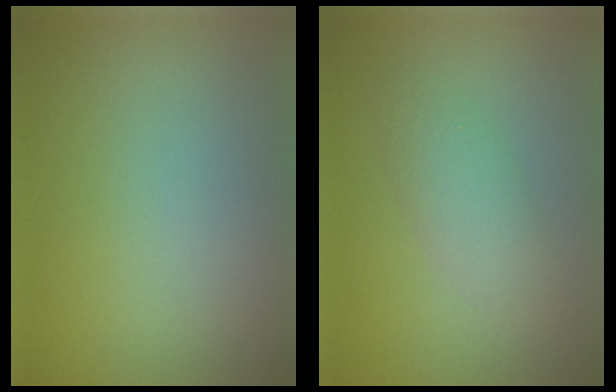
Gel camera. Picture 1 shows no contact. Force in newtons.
{"total": 2.3, "press": 2.3, "slide": 0.1}